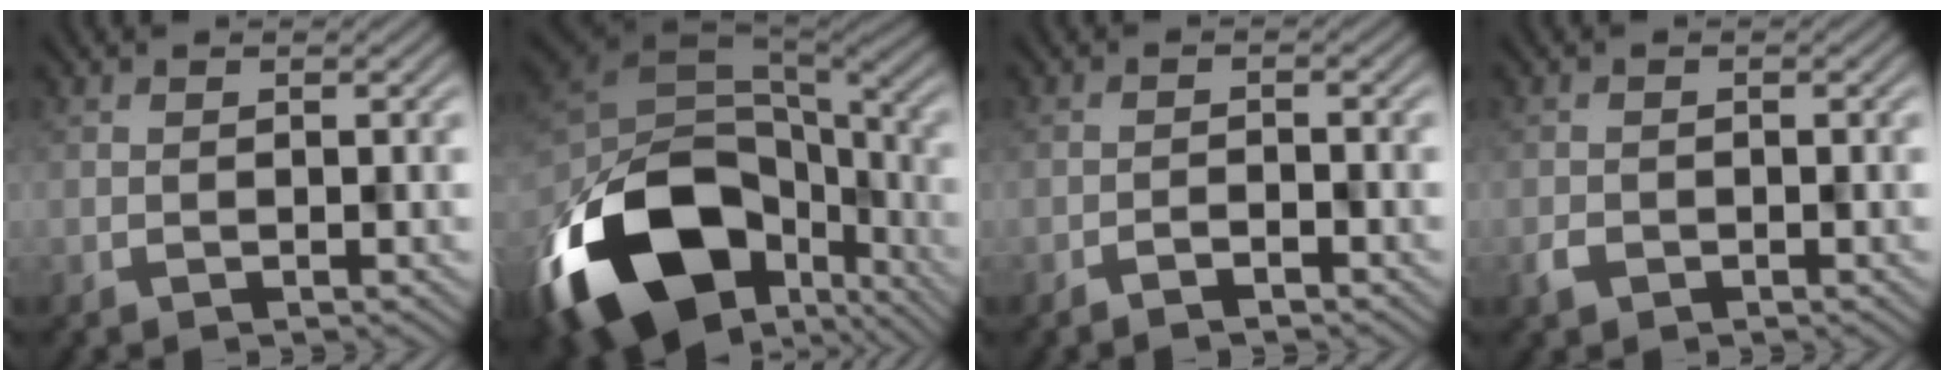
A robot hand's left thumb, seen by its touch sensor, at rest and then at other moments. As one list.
[{"total": 19.0, "force": [-8.1, 12.1, 12.2], "torque": [-0.283, -0.064, -0.107]}, {"total": 1.6, "force": [-1.6, 0.1, 0.2], "torque": [-0.004, 0.000, -0.024]}, {"total": 1.2, "force": [-0.9, 0.7, -0.2], "torque": [-0.003, -0.010, -0.013]}]